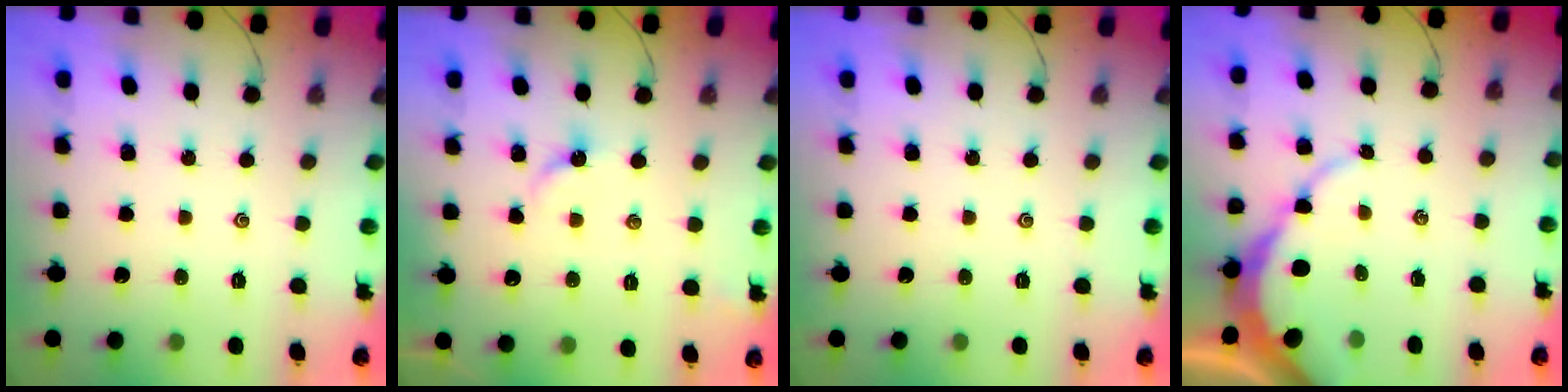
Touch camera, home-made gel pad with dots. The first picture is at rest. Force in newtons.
{"total": 3.3, "press": 3.3, "slide": 0.6}
{"total": 0.0}
{"total": 8.5, "press": 8.5, "slide": 0.7}